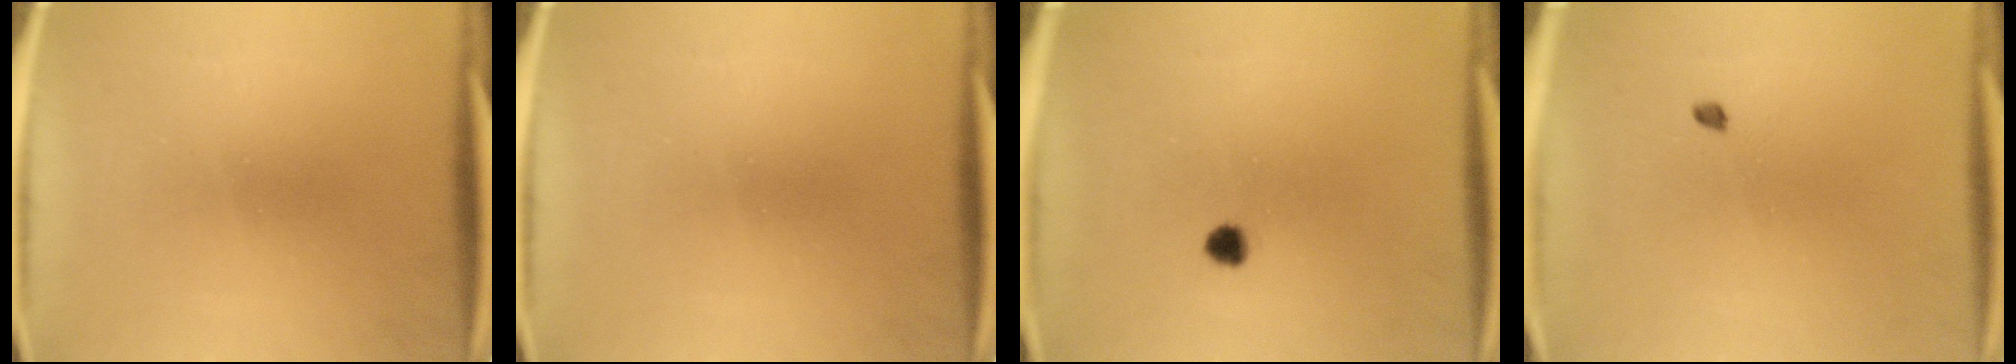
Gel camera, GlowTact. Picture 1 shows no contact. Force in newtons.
{"total": 0.0}
{"total": 1.9}
{"total": 0.9}